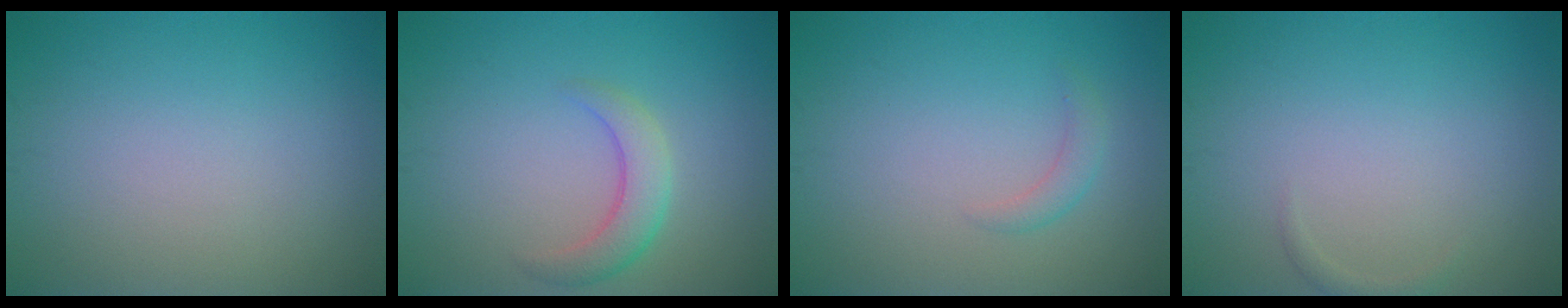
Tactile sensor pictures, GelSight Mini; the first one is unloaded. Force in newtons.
{"total": 2.9, "press": 2.9, "slide": 0.1}
{"total": 1.2, "press": 1.2, "slide": 0.1}
{"total": 0.7, "press": 0.7, "slide": 0.0}